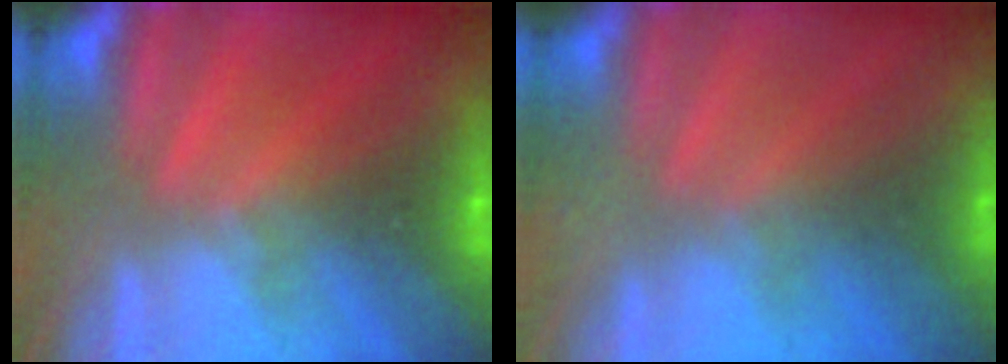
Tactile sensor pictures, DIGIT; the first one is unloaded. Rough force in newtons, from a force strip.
{"total": 8.5}